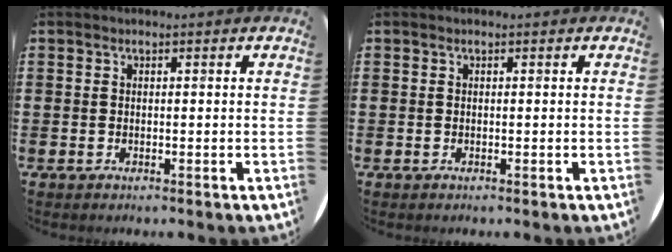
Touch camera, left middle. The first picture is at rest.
{"total": 0.0}